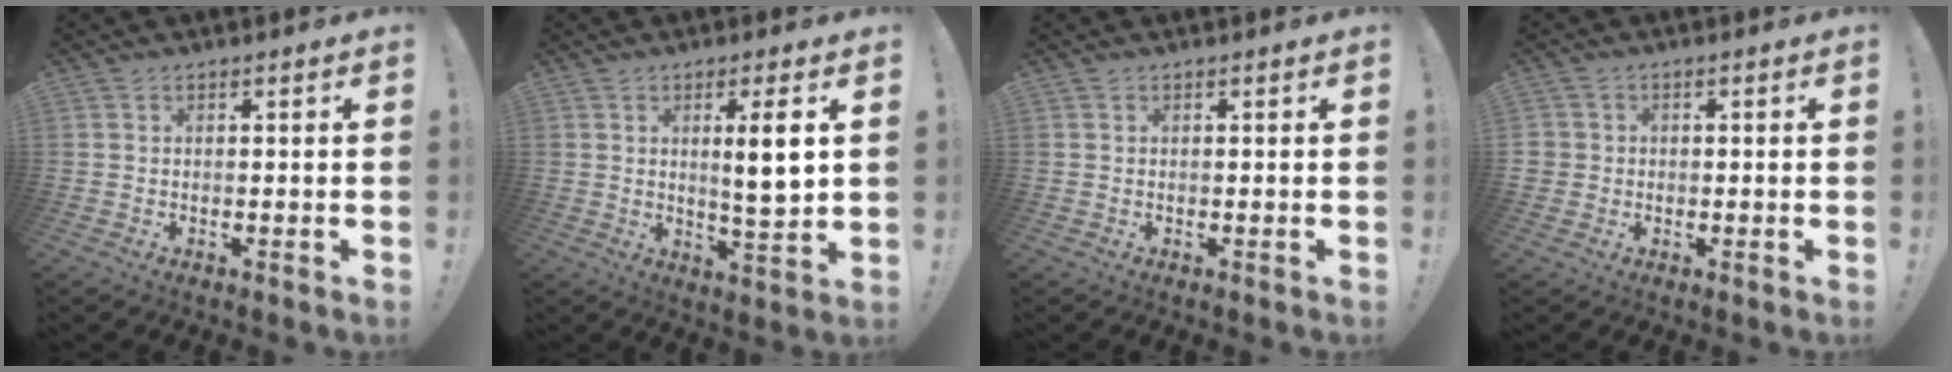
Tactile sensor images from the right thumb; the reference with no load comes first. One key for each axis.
{"total": 7.8, "fx": 2.0, "fy": 0.9, "fz": 7.5, "tx": -0.111, "ty": -0.012, "tz": 0.025}
{"total": 0.0}
{"total": 2.5, "fx": 0.0, "fy": 2.4, "fz": 0.6, "tx": -0.005, "ty": 0.003, "tz": 0.000}